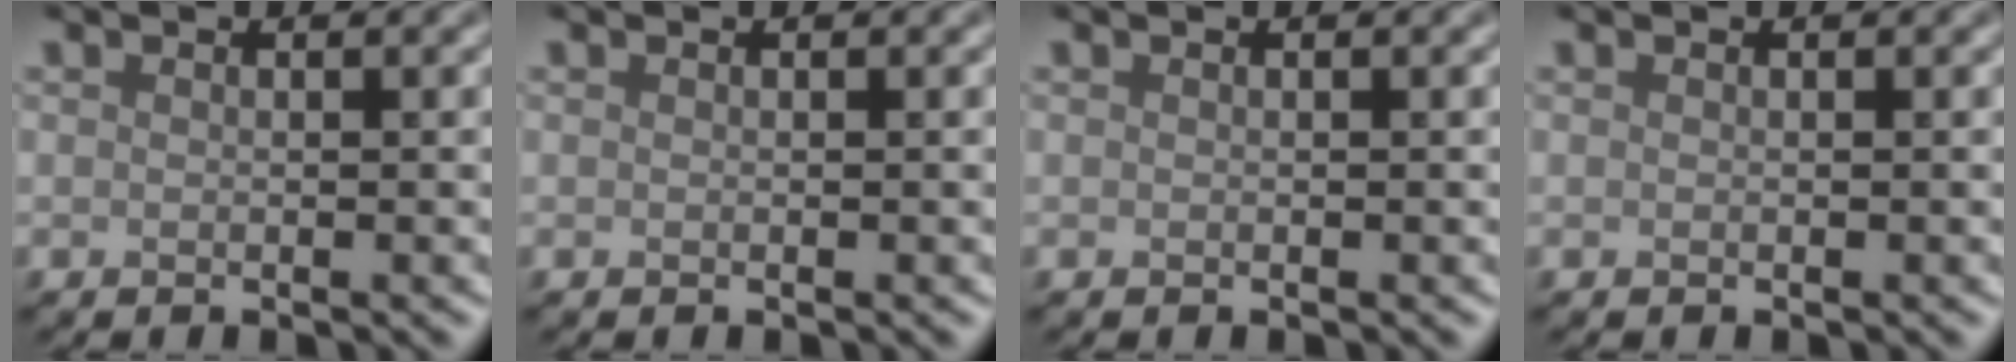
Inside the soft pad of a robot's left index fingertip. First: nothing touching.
{"total": 0.0}
{"total": 0.0}
{"total": 0.0}